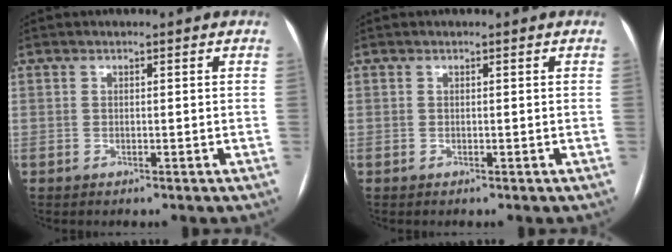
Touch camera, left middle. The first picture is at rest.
{"total": 0.0}